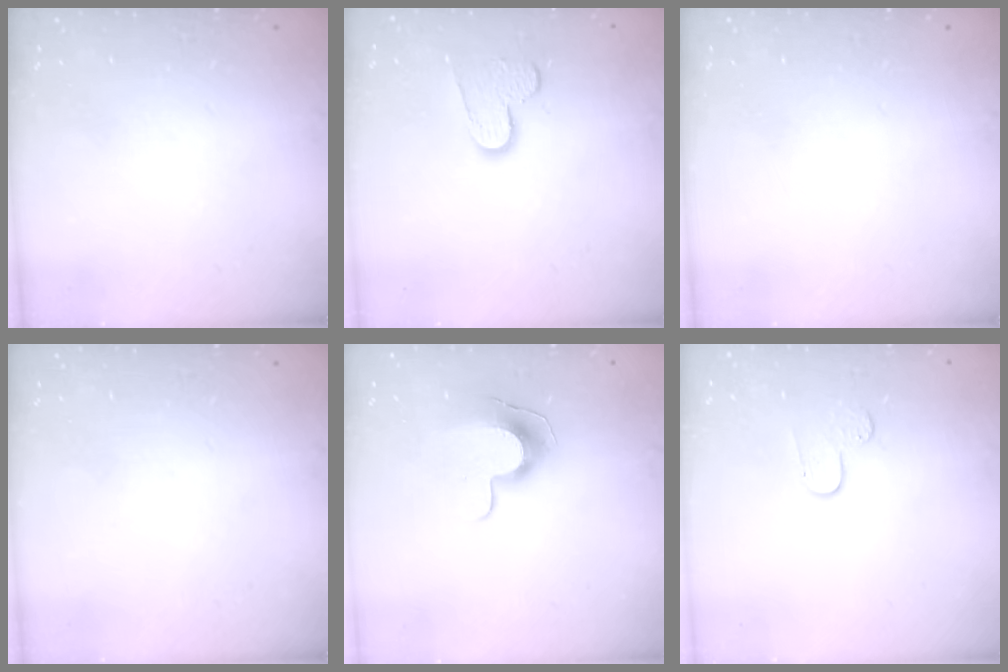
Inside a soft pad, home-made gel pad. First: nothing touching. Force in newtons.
{"total": 8.3, "press": 8.2, "slide": 0.5}
{"total": 0.0}
{"total": 0.0}
{"total": 9.6, "press": 9.6, "slide": 0.3}
{"total": 3.8, "press": 3.8, "slide": 0.4}